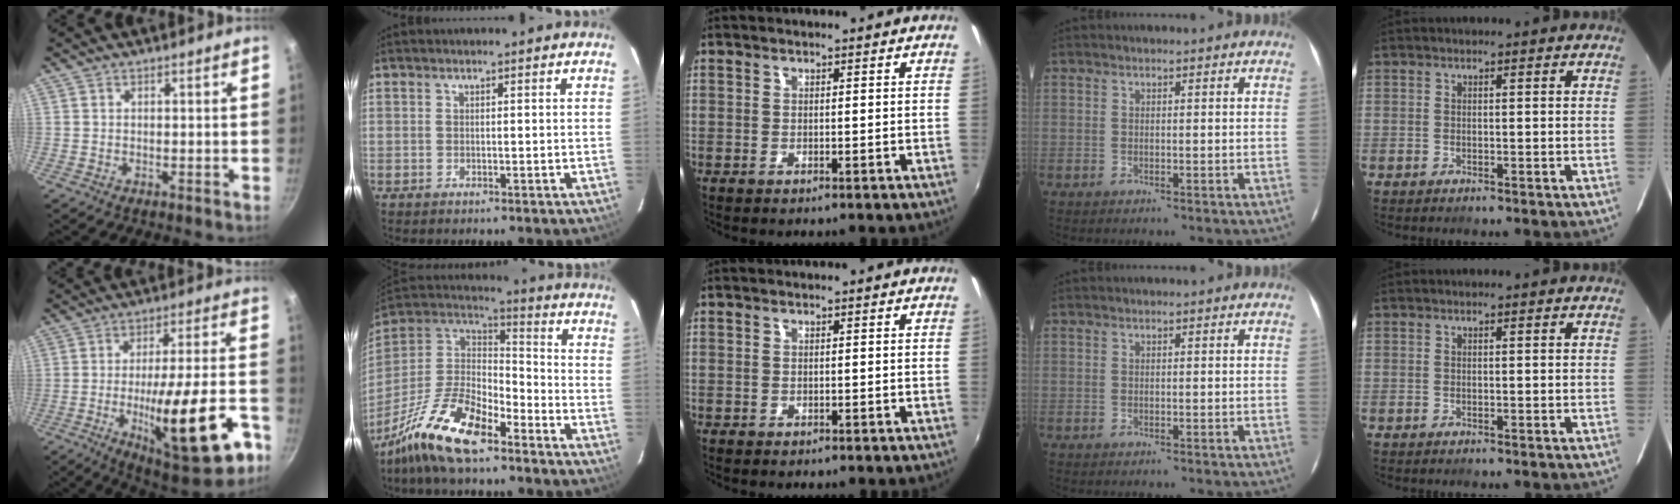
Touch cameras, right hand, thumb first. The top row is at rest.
{"thumb": {"total": 23.8, "force": [-9.4, 6.7, 20.8], "torque": [-0.278, 0.034, -0.127]}, "index": {"total": 18.4, "force": [-12.9, 6.6, 11.4], "torque": [-0.245, -0.003, -0.243]}}